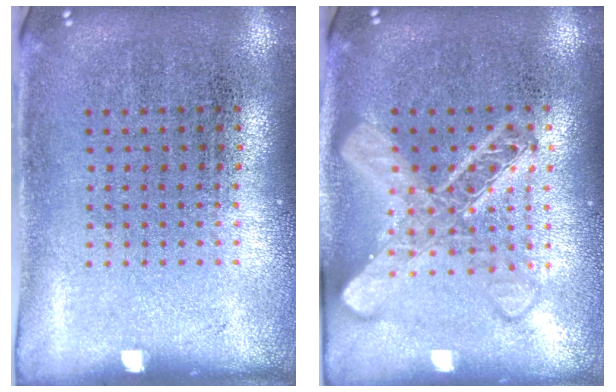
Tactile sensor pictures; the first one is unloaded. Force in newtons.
{"total": 2.9, "press": 2.8, "slide": 0.5}